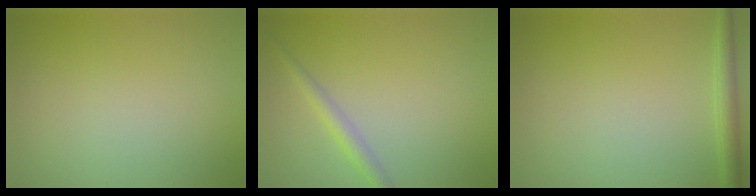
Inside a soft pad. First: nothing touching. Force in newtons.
{"total": 1.7, "press": 1.7, "slide": 0.1}
{"total": 1.7, "press": 1.7, "slide": 0.1}